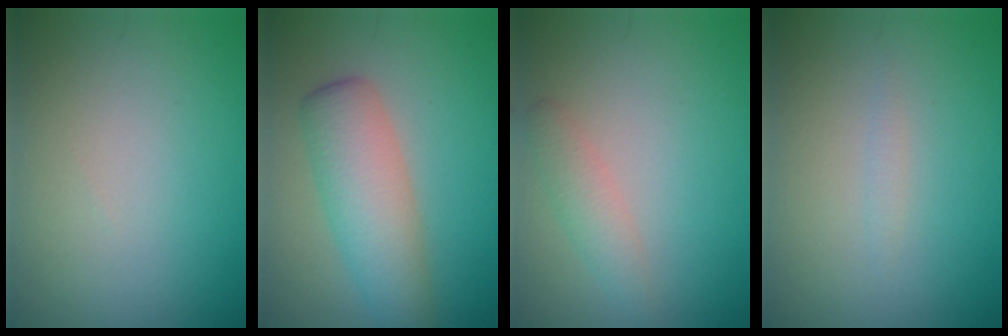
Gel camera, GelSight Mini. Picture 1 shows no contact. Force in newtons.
{"total": 5.2, "press": 5.2, "slide": 0.1}
{"total": 1.9, "press": 1.9, "slide": 0.0}
{"total": 0.6, "press": 0.6, "slide": 0.0}